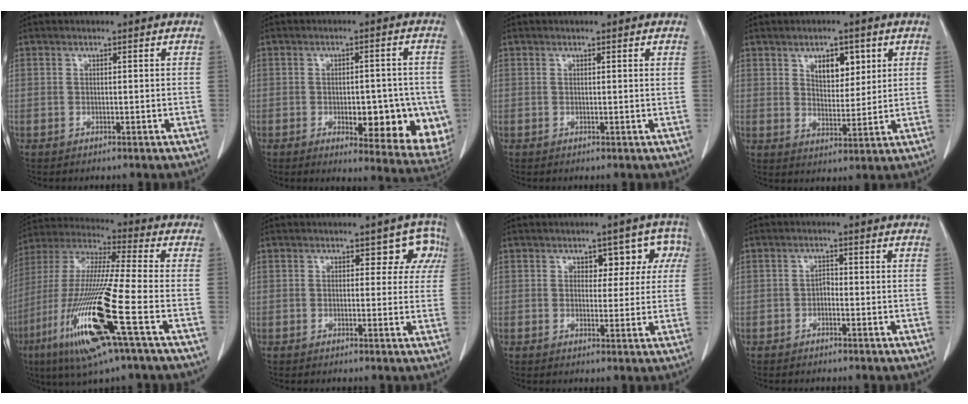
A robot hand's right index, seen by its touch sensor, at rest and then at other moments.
{"total": 13.4, "force": [-3.2, 4.8, 12.2], "torque": [-0.109, -0.001, -0.024]}
{"total": 0.5, "force": [0.5, -0.1, 0.2], "torque": [-0.010, -0.005, 0.007]}
{"total": 6.1, "force": [2.9, 3.2, 4.4], "torque": [-0.066, -0.002, 0.052]}
{"total": 20.1, "force": [-7.7, 0.5, 18.6], "torque": [-0.408, -0.036, -0.151]}
{"total": 4.5, "force": [2.2, 2.9, 2.6], "torque": [0.003, 0.009, 0.018]}
{"total": 5.6, "force": [2.1, 3.8, 3.6], "torque": [-0.017, 0.023, 0.022]}
{"total": 1.1, "force": [-0.4, 0.6, 0.8], "torque": [-0.009, 0.005, -0.009]}